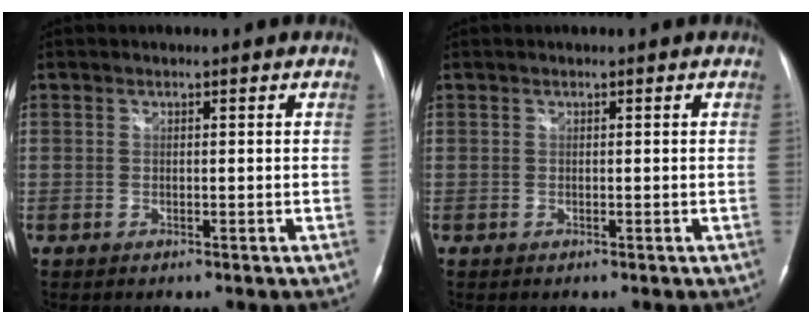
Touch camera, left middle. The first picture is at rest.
{"total": 0.0}